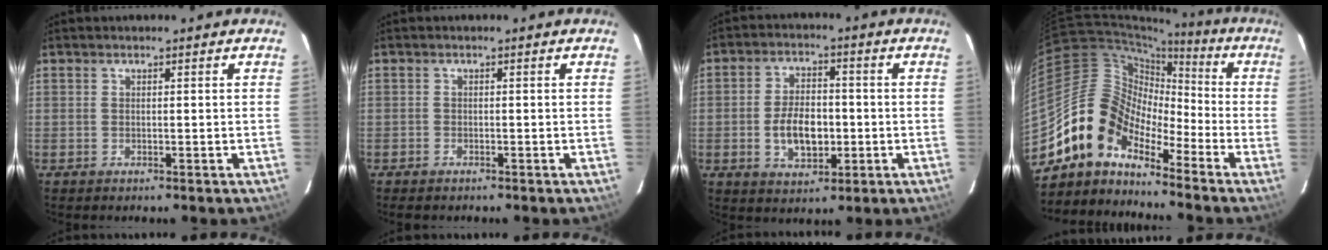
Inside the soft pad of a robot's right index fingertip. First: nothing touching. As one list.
[{"total": 1.1, "force": [-0.8, 0.7, 0.1], "torque": [-0.006, 0.002, -0.014]}, {"total": 8.9, "force": [-1.7, 5.2, 7.1], "torque": [-0.135, 0.007, -0.022]}, {"total": 11.1, "force": [-8.6, 5.8, 3.9], "torque": [-0.067, 0.038, -0.185]}]